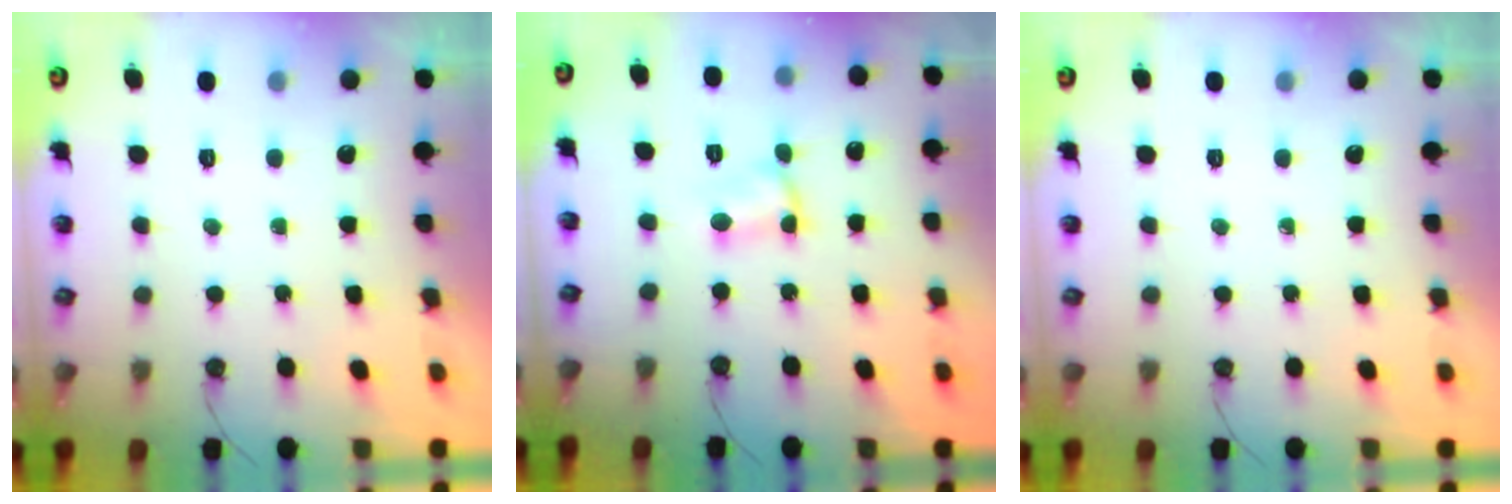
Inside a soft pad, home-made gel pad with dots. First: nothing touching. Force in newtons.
{"total": 2.6, "press": 2.6, "slide": 0.2}
{"total": 0.0}